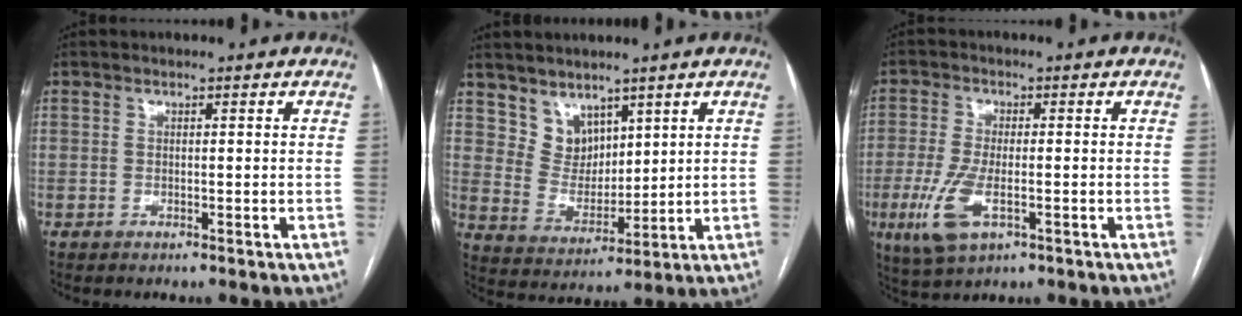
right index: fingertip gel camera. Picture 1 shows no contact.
{"total": 6.1, "force": [4.3, 4.2, 1.4], "torque": [-0.031, 0.004, 0.096]}
{"total": 8.0, "force": [-2.7, 2.7, 7.0], "torque": [-0.161, -0.020, -0.045]}